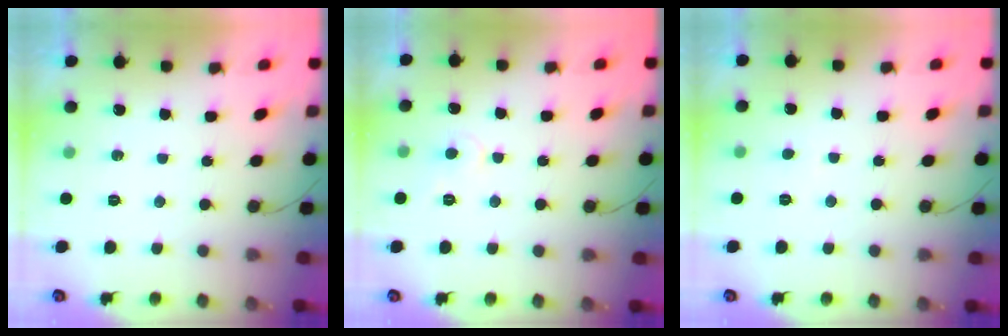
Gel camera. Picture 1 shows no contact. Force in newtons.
{"total": 4.3, "press": 4.2, "slide": 0.5}
{"total": 0.7, "press": 0.7, "slide": 0.1}